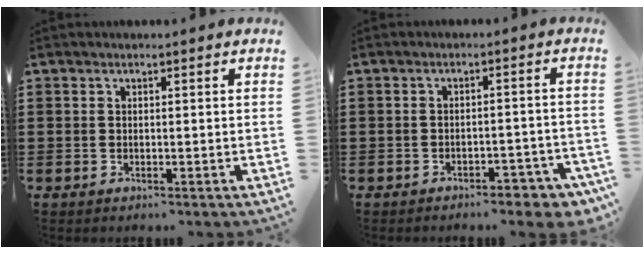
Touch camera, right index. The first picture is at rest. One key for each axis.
{"total": 3.3, "fx": -3.0, "fy": 0.5, "fz": 1.2, "tx": -0.021, "ty": 0.002, "tz": -0.060}